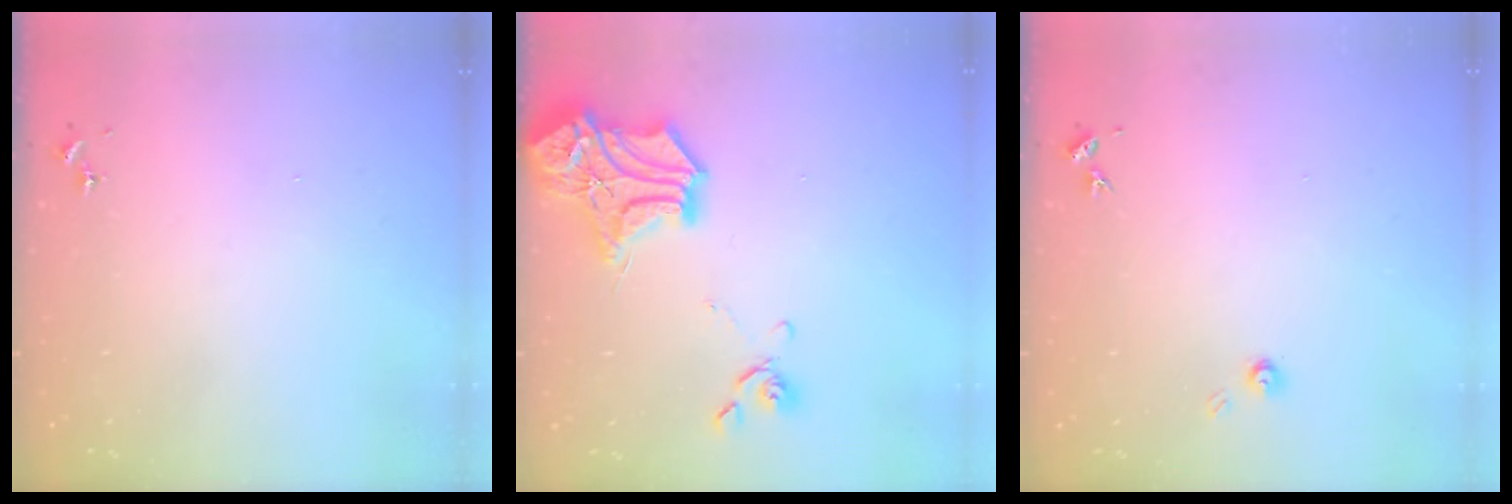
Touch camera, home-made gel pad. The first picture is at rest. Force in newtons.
{"total": 19.5, "press": 19.4, "slide": 2.1}
{"total": 3.5, "press": 3.5, "slide": 0.4}